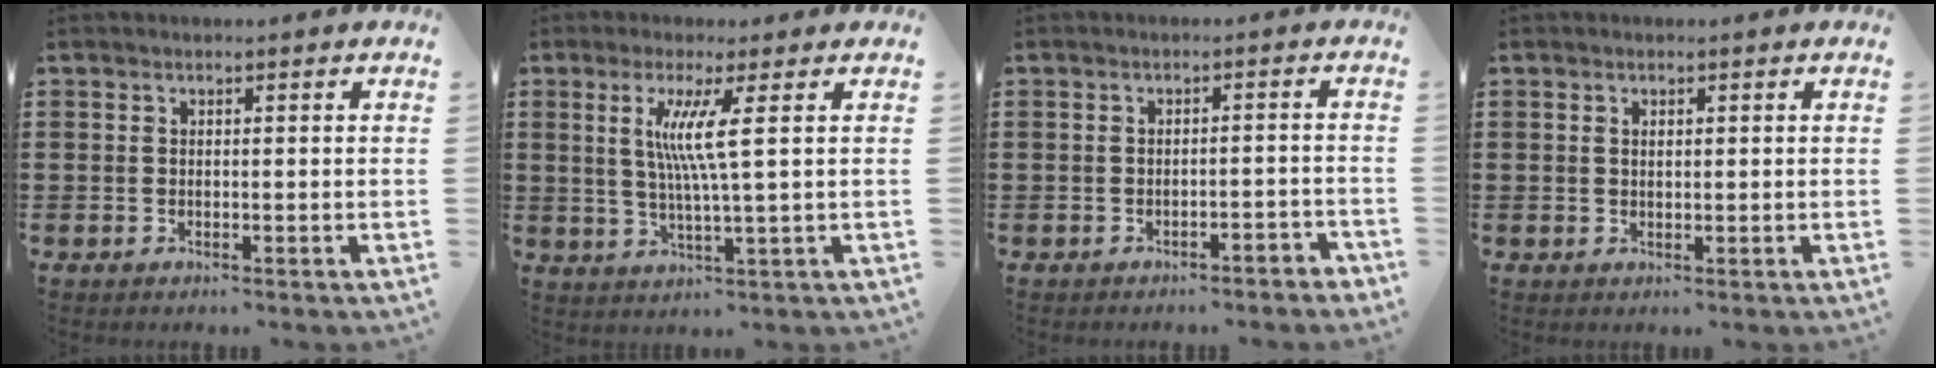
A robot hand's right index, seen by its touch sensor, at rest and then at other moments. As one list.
[{"total": 6.3, "force": [1.4, -0.8, 6.1], "torque": [-0.122, -0.010, 0.018]}, {"total": 2.1, "force": [-2.0, 0.1, 0.7], "torque": [-0.016, 0.001, -0.041]}, {"total": 0.8, "force": [0.2, 0.4, 0.7], "torque": [-0.015, 0.002, 0.004]}]